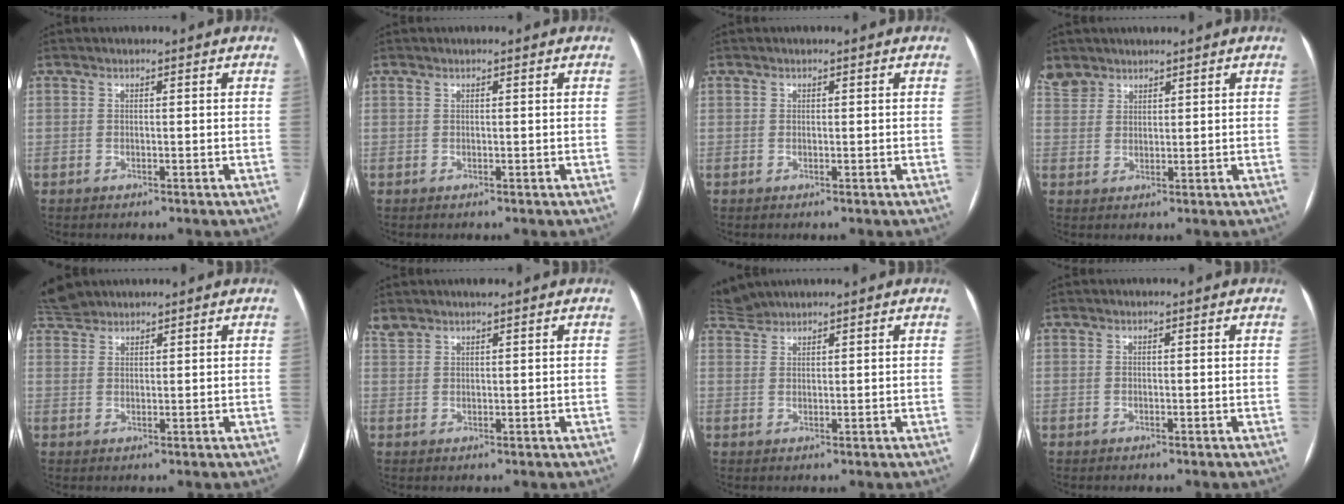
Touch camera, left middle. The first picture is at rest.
{"total": 0.0}
{"total": 0.0}
{"total": 4.0, "force": [3.3, 2.3, 0.2], "torque": [-0.001, 0.011, 0.067]}
{"total": 3.6, "force": [3.4, 0.9, 0.2], "torque": [-0.014, 0.021, 0.070]}
{"total": 2.3, "force": [2.1, 0.4, 0.7], "torque": [-0.018, 0.013, 0.042]}
{"total": 2.7, "force": [2.7, 0.0, -0.5], "torque": [-0.004, 0.013, 0.061]}
{"total": 0.0}